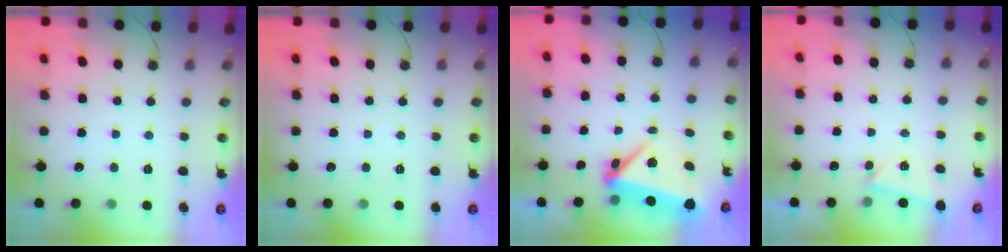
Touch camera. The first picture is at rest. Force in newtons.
{"total": 0.0}
{"total": 7.8, "press": 7.7, "slide": 0.7}
{"total": 1.8, "press": 1.4, "slide": 1.2}